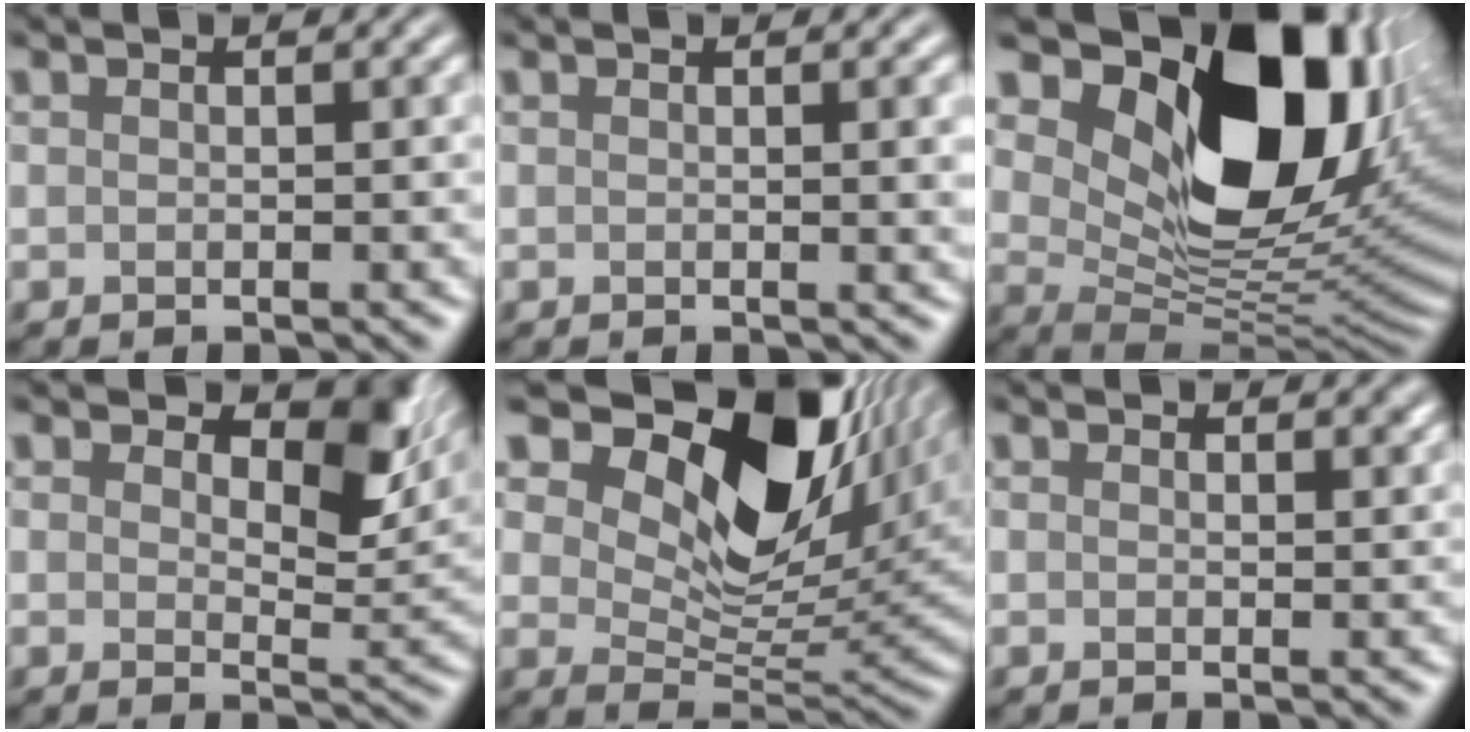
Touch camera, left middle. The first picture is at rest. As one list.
[{"total": 2.1, "force": [0.2, 0.6, 2.0], "torque": [-0.018, 0.001, 0.000]}, {"total": 16.2, "force": [6.5, 9.4, 11.5], "torque": [-0.167, -0.010, 0.119]}, {"total": 6.9, "force": [3.0, 3.7, 5.0], "torque": [-0.067, -0.004, 0.038]}, {"total": 15.5, "force": [8.1, 8.0, 10.5], "torque": [-0.177, 0.012, 0.137]}, {"total": 0.9, "force": [0.5, 0.6, 0.4], "torque": [-0.003, -0.002, 0.004]}]